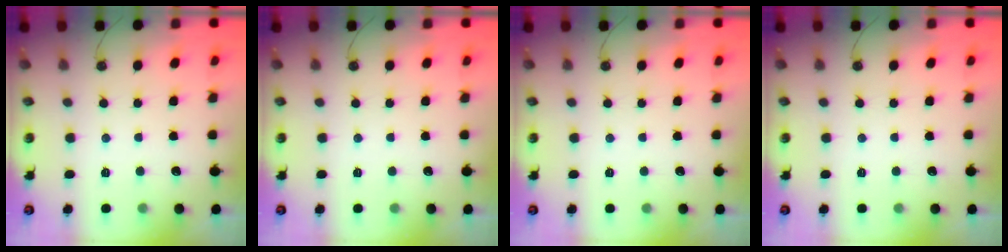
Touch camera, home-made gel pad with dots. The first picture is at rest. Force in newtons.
{"total": 0.0}
{"total": 0.0}
{"total": 0.0}